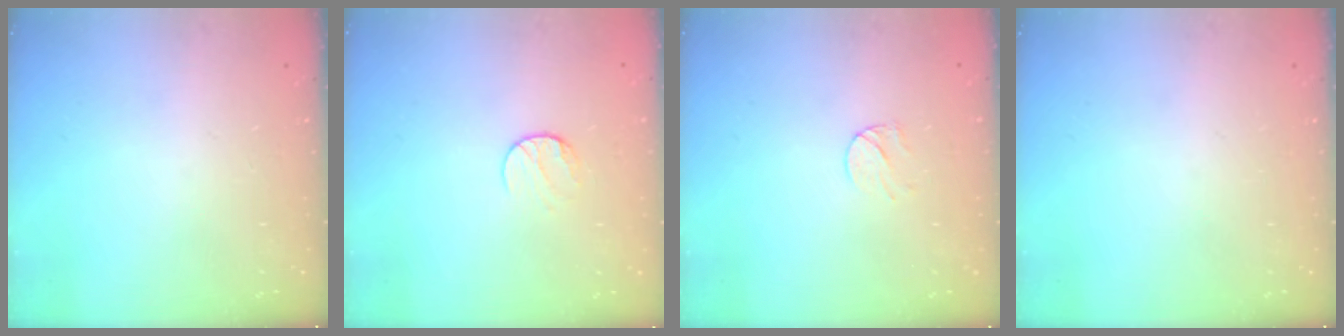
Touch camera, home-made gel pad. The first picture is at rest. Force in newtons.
{"total": 6.7, "press": 6.7, "slide": 0.5}
{"total": 6.6, "press": 6.5, "slide": 0.6}
{"total": 0.0}